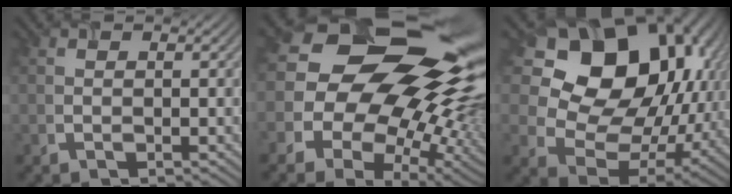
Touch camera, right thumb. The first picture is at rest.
{"total": 18.6, "force": [4.1, 12.3, 13.3], "torque": [-0.230, 0.021, 0.075]}
{"total": 19.3, "force": [6.0, 15.3, 10.1], "torque": [-0.216, 0.005, 0.152]}